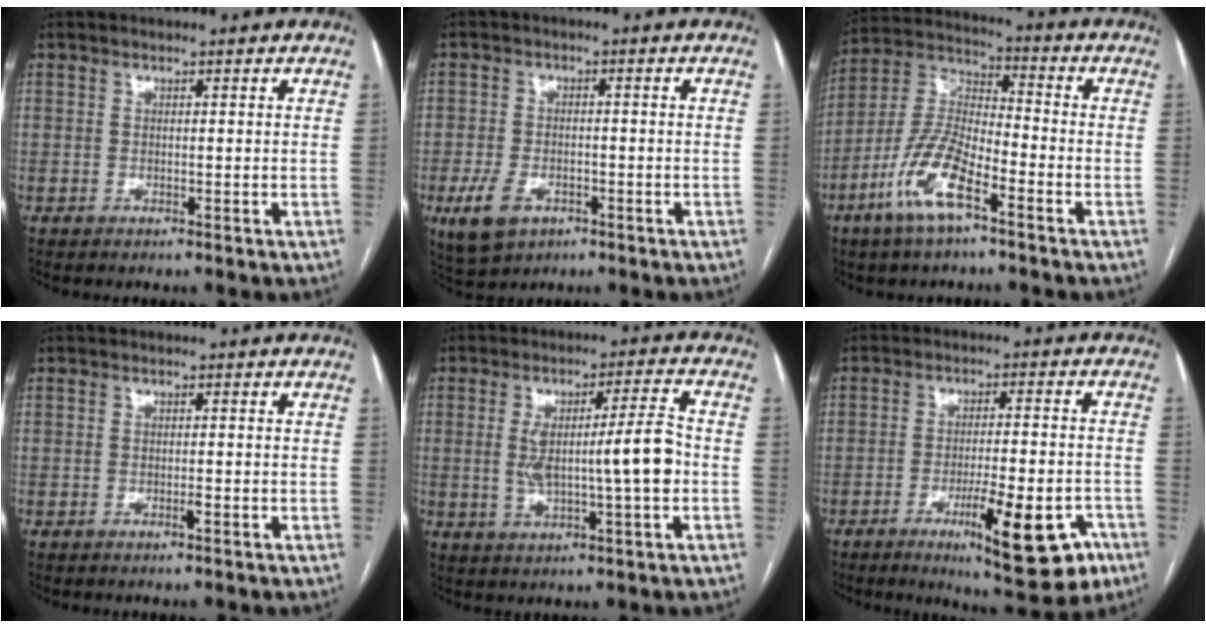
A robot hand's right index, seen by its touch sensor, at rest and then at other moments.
{"total": 6.3, "force": [-2.9, 4.1, 3.8], "torque": [-0.080, -0.001, -0.039]}
{"total": 11.6, "force": [-6.1, 3.2, 9.4], "torque": [-0.203, -0.001, -0.121]}
{"total": 0.8, "force": [-0.3, 0.0, 0.7], "torque": [-0.018, -0.001, -0.003]}
{"total": 10.1, "force": [-0.5, 0.9, 10.1], "torque": [-0.171, 0.016, -0.005]}
{"total": 13.4, "force": [-6.6, 2.7, 11.4], "torque": [-0.153, -0.008, -0.087]}